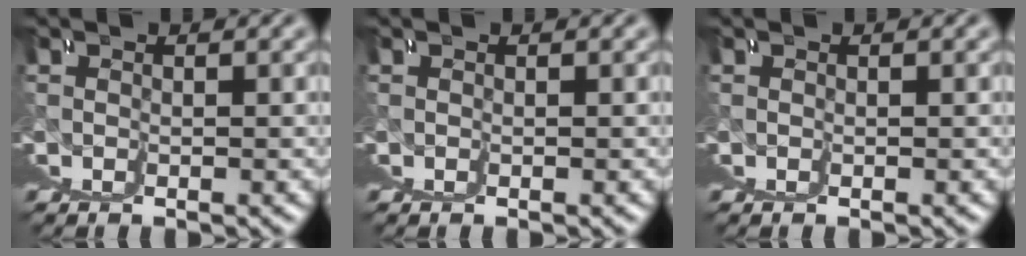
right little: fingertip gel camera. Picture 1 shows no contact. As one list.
[{"total": 0.0}, {"total": 0.0}]